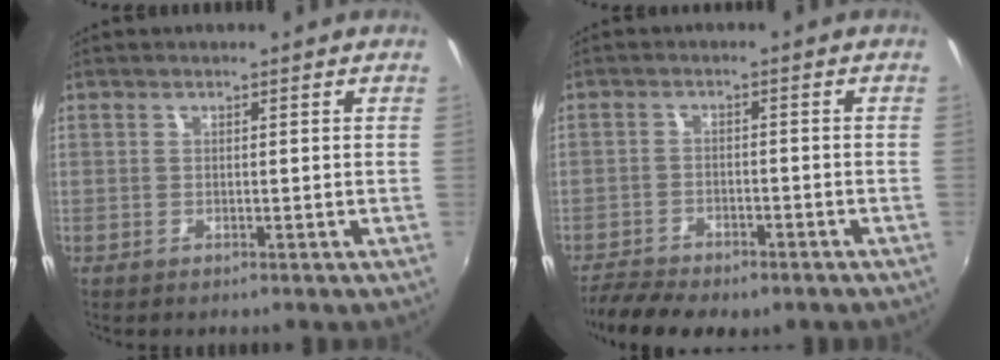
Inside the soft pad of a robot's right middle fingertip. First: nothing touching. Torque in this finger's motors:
{"motor_torque": [1.07, -1.07, 0.13, 0.08]}